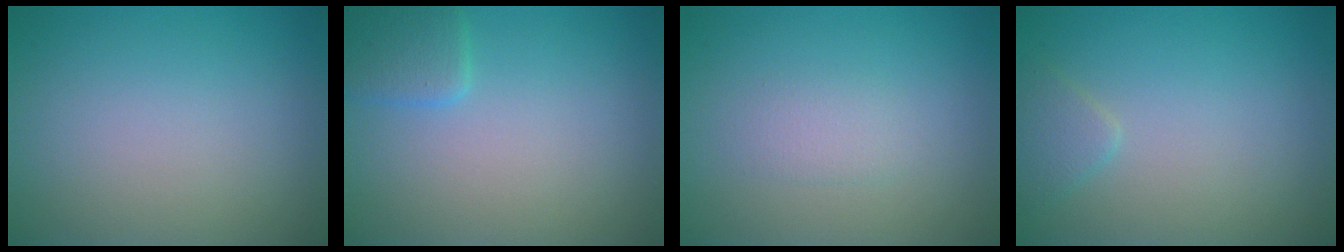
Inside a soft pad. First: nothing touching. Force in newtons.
{"total": 2.1, "press": 2.1, "slide": 0.1}
{"total": 1.2, "press": 1.2, "slide": 0.3}
{"total": 1.4, "press": 1.4, "slide": 0.1}